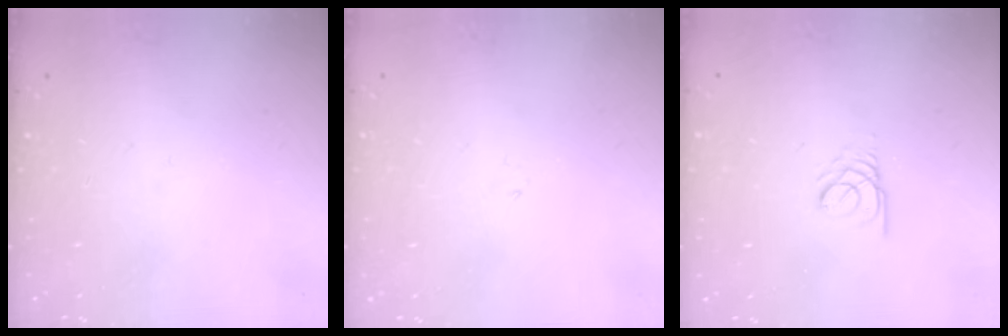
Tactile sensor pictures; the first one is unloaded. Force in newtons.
{"total": 1.9, "press": 1.9, "slide": 0.1}
{"total": 2.6, "press": 2.6, "slide": 0.2}